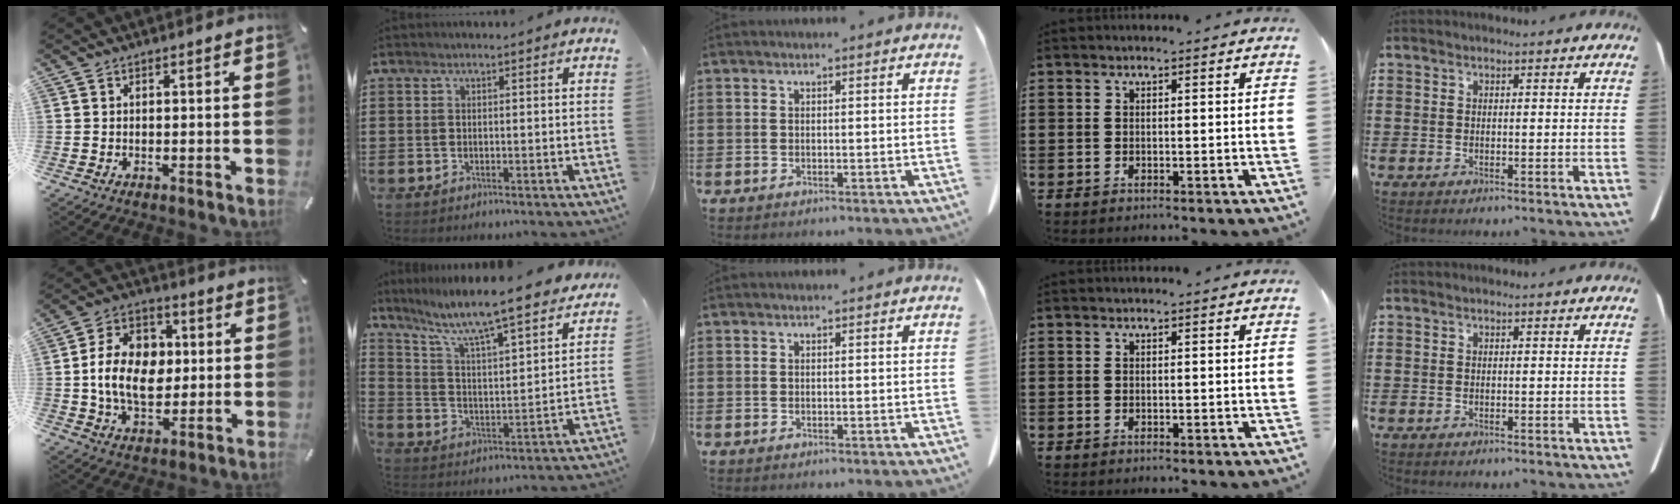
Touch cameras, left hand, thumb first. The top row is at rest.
{"thumb": {"total": 14.4, "force": [-0.2, 10.6, 9.6], "torque": [-0.189, 0.017, -0.004]}, "index": {"total": 7.9, "force": [7.0, 0.0, 3.8], "torque": [-0.103, -0.054, 0.114]}}